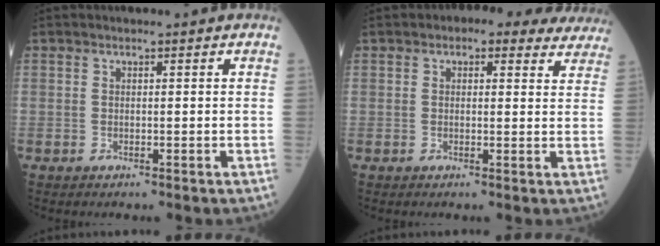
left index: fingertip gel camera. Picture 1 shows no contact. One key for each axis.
{"total": 8.5, "fx": 7.1, "fy": 3.7, "fz": 2.9, "tx": -0.012, "ty": 0.019, "tz": 0.066}